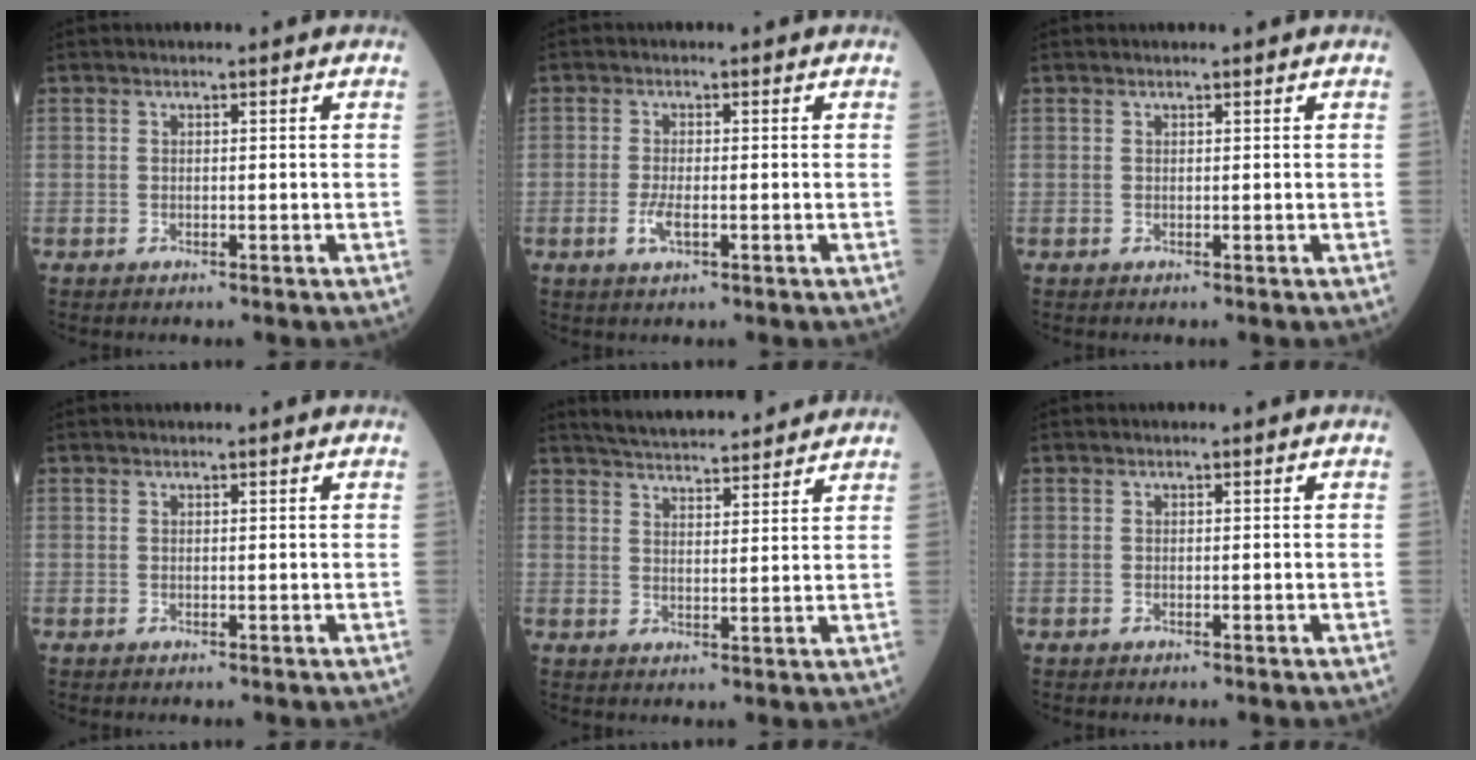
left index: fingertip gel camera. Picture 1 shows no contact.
{"total": 2.5, "force": [-0.8, 0.7, 2.2], "torque": [-0.054, -0.005, -0.015]}
{"total": 0.7, "force": [0.7, 0.0, 0.2], "torque": [-0.004, 0.003, 0.011]}
{"total": 0.7, "force": [0.7, 0.0, 0.3], "torque": [-0.005, 0.005, 0.012]}
{"total": 13.4, "force": [12.4, 1.8, 4.6], "torque": [-0.073, 0.020, 0.178]}
{"total": 0.0}